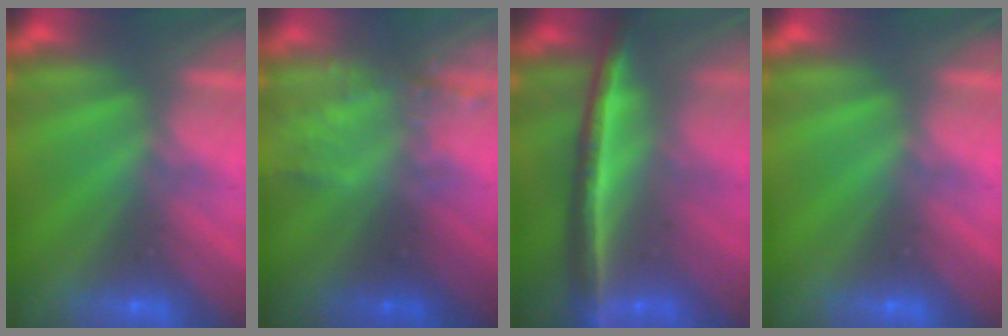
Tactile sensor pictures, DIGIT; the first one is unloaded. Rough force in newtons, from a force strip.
{"total": 2.3}
{"total": 9.2}
{"total": 0.0}